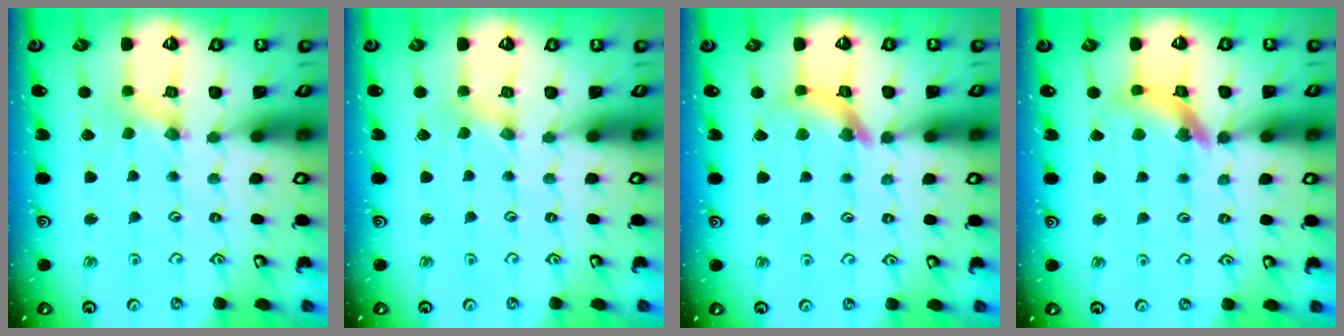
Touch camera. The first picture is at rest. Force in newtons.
{"total": 0.0}
{"total": 8.5, "press": 8.5, "slide": 0.9}
{"total": 11.3, "press": 11.3, "slide": 1.4}